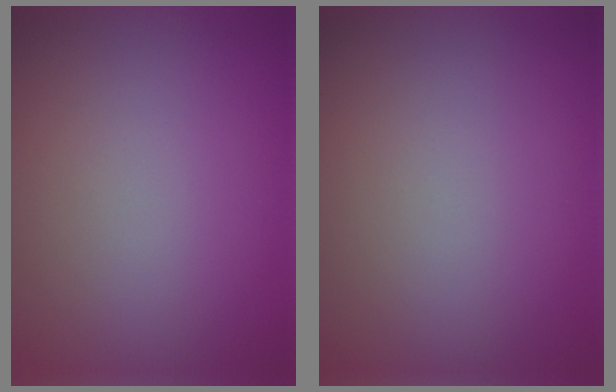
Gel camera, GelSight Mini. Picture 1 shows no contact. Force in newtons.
{"total": 0.0}